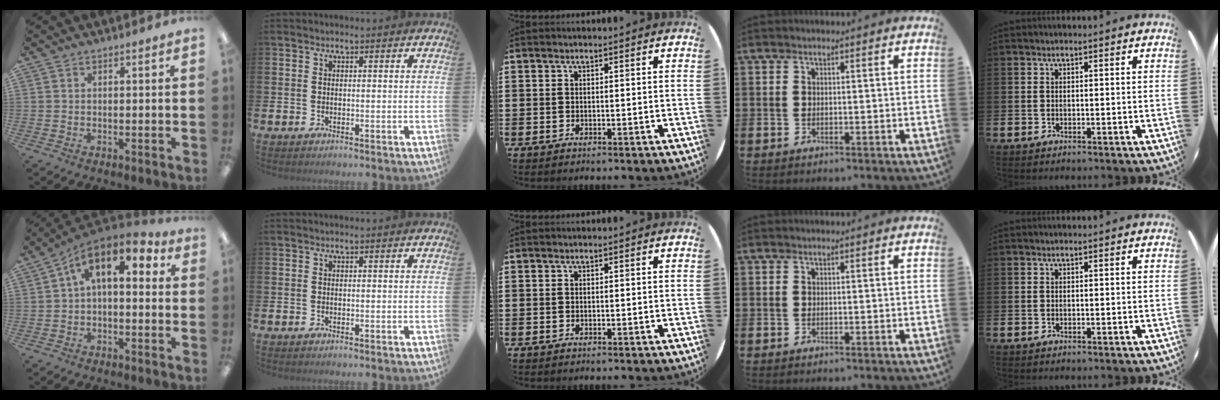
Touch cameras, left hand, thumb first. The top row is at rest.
{"thumb": {"total": 10.0, "force": [3.9, 4.8, 7.9], "torque": [-0.142, -0.015, 0.071]}}